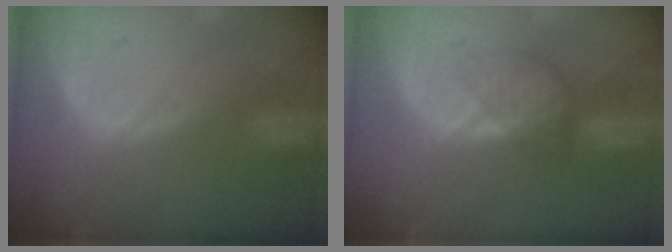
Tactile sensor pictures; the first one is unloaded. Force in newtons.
{"total": 4.2, "press": 3.7, "slide": 1.9}